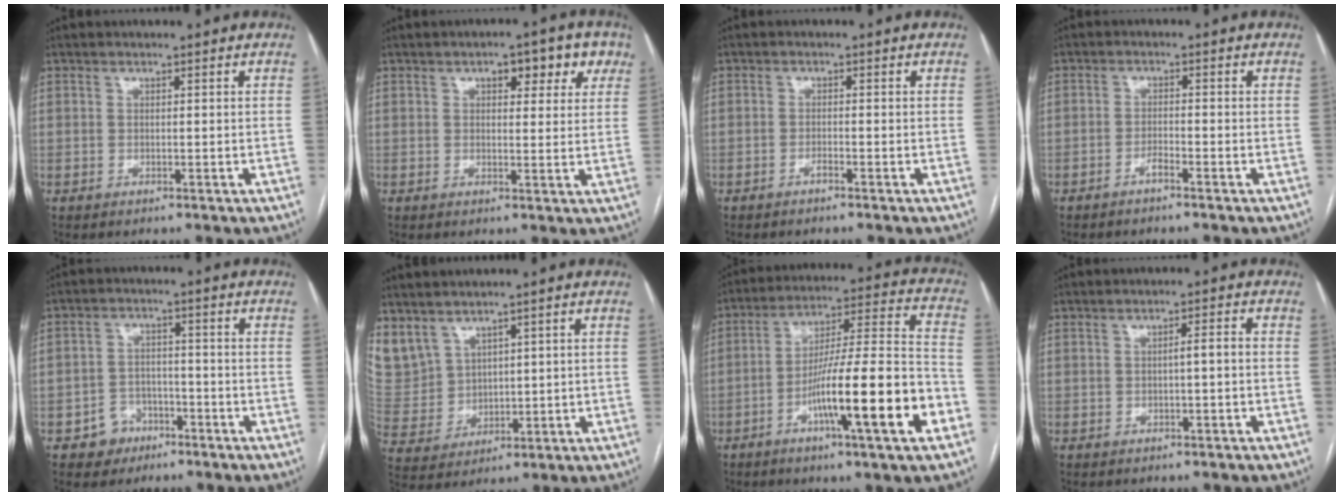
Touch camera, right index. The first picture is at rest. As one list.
[{"total": 6.8, "force": [3.4, 3.1, 5.0], "torque": [-0.047, 0.017, 0.039]}, {"total": 1.1, "force": [-0.9, -0.1, 0.6], "torque": [-0.013, 0.001, -0.015]}, {"total": 1.8, "force": [-1.4, 0.0, 1.1], "torque": [-0.023, 0.002, -0.027]}, {"total": 5.0, "force": [-2.9, 4.1, 0.7], "torque": [-0.003, 0.014, -0.041]}, {"total": 11.3, "force": [6.9, 8.4, 3.3], "torque": [-0.111, 0.029, 0.174]}, {"total": 18.4, "force": [-7.2, 0.3, 17.0], "torque": [-0.263, 0.001, -0.113]}, {"total": 1.8, "force": [-0.4, 0.1, 1.8], "torque": [-0.026, 0.004, -0.007]}]